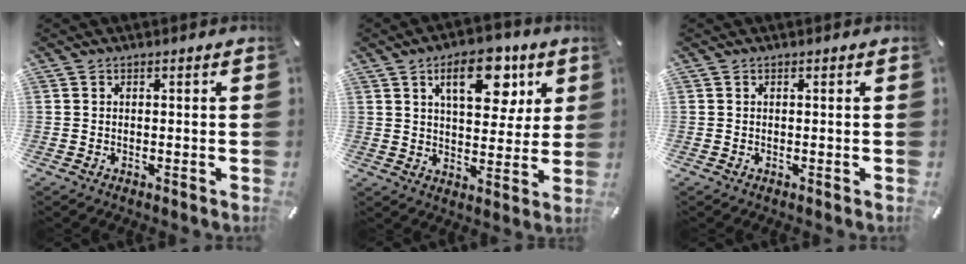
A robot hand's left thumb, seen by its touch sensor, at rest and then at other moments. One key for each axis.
{"total": 14.1, "fx": 6.8, "fy": 7.7, "fz": 9.7, "tx": -0.119, "ty": -0.021, "tz": 0.109}
{"total": 0.0}